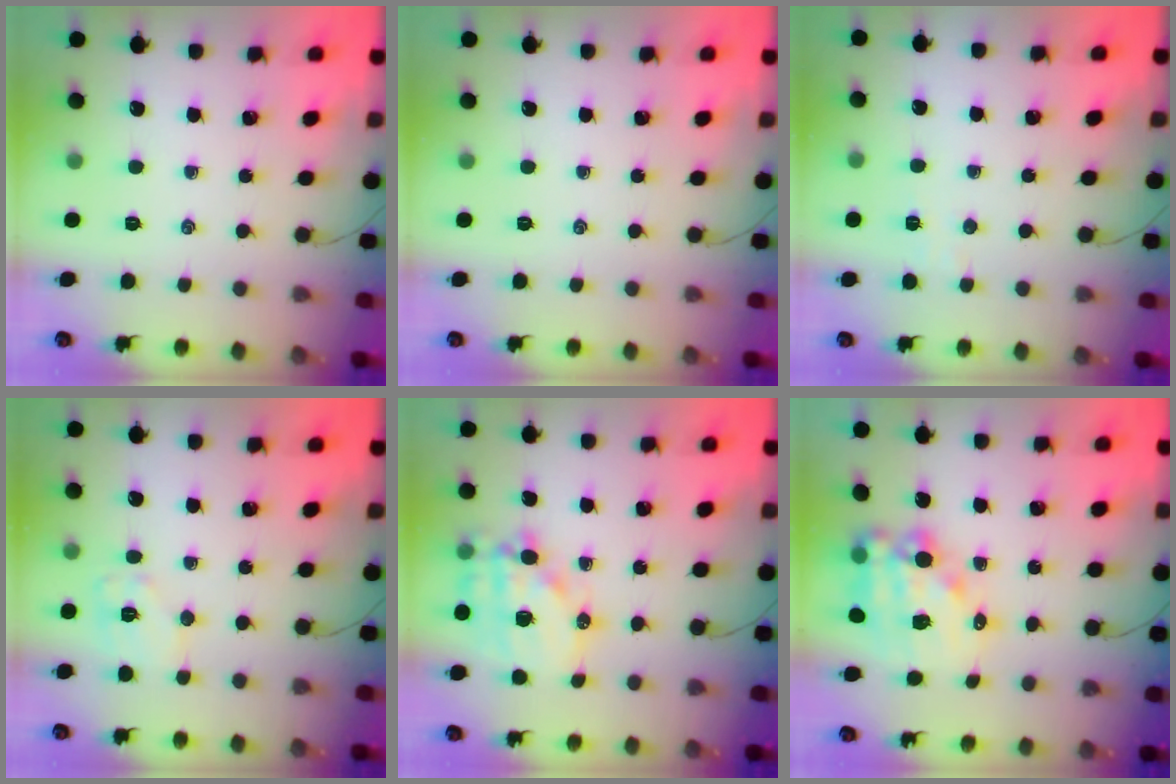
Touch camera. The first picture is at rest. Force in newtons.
{"total": 0.0}
{"total": 3.1, "press": 2.9, "slide": 0.9}
{"total": 8.0, "press": 8.0, "slide": 0.7}
{"total": 14.7, "press": 14.4, "slide": 3.1}
{"total": 14.5, "press": 14.1, "slide": 3.4}